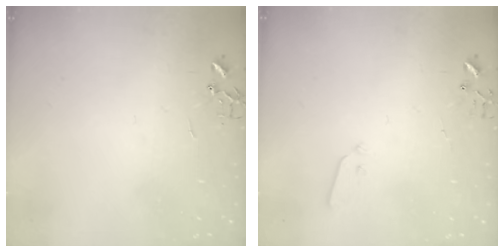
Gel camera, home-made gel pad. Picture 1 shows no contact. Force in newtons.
{"total": 3.6, "press": 3.6, "slide": 0.5}